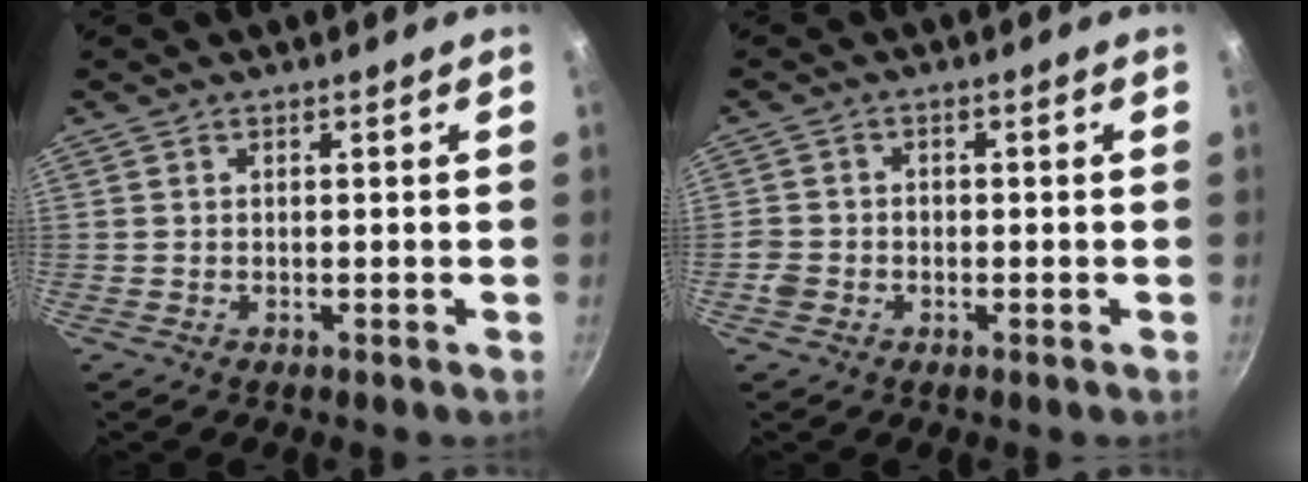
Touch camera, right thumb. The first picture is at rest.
{"total": 3.1, "force": [-1.2, 2.6, 1.2], "torque": [-0.019, 0.017, -0.023]}